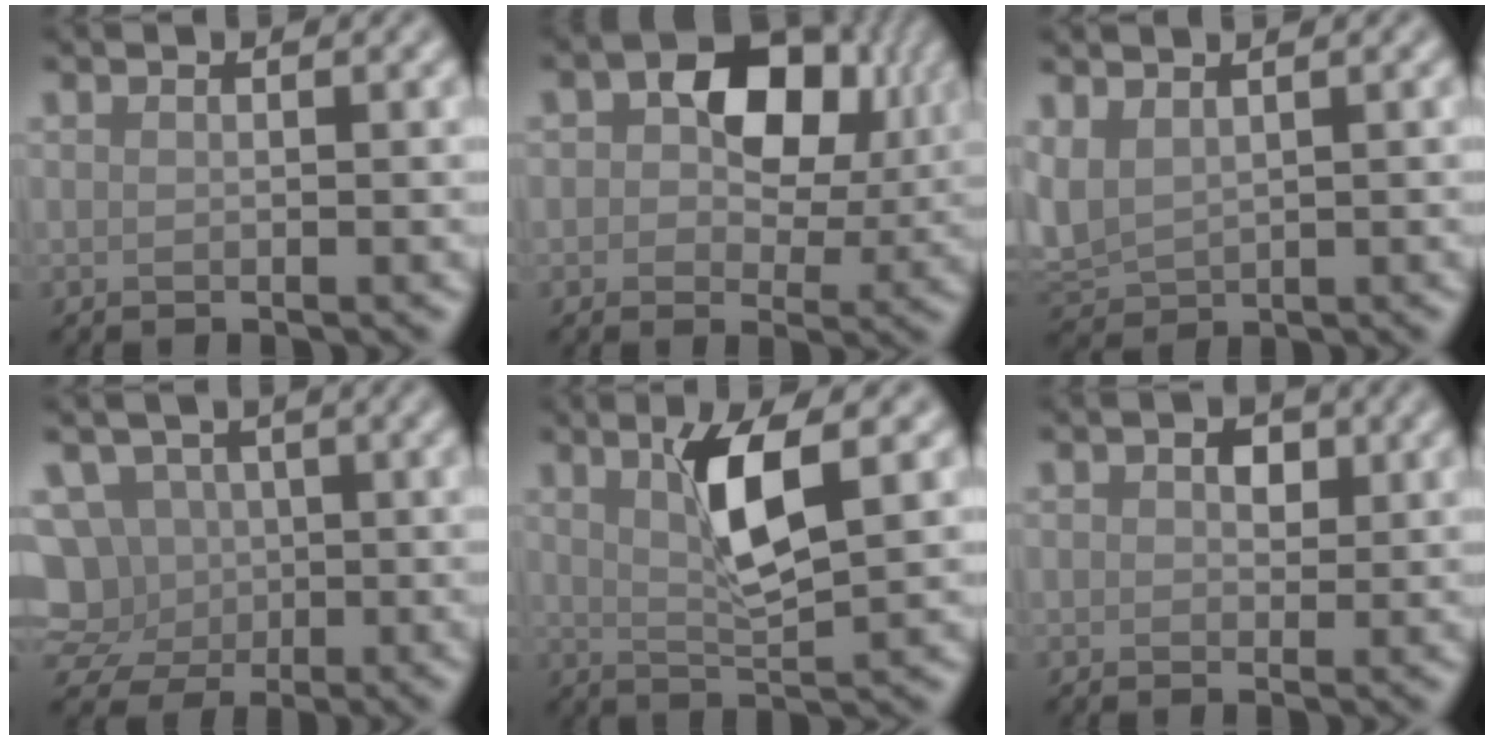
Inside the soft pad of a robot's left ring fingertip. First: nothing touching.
{"total": 8.5, "force": [2.3, 5.7, 5.9], "torque": [-0.075, 0.012, 0.030]}
{"total": 3.4, "force": [0.7, 2.5, 2.1], "torque": [-0.058, -0.003, 0.017]}
{"total": 7.6, "force": [-1.1, 7.3, 1.9], "torque": [-0.031, 0.027, -0.043]}
{"total": 4.3, "force": [1.6, 0.7, 3.9], "torque": [-0.077, 0.005, 0.035]}
{"total": 1.8, "force": [0.8, 1.3, 0.9], "torque": [-0.003, 0.008, 0.005]}